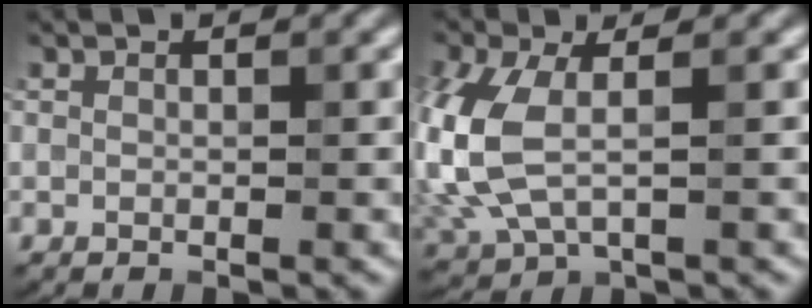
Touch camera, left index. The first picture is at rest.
{"total": 7.4, "force": [0.0, 4.2, 6.1], "torque": [-0.173, -0.005, 0.000]}